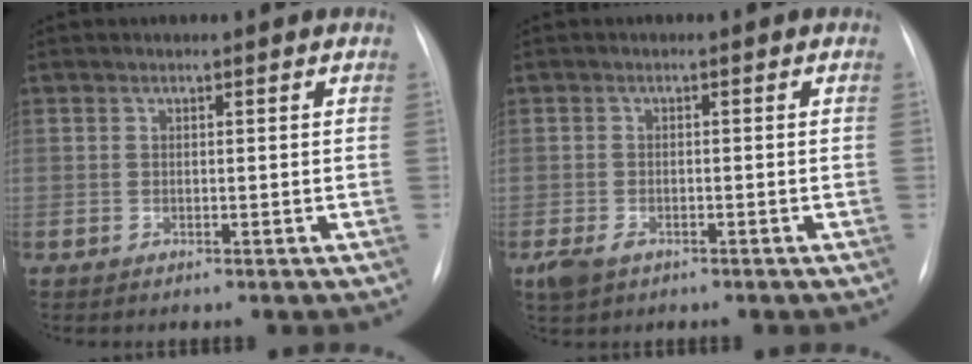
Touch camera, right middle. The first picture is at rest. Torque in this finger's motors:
{"motor_torque": [0.55, -0.31, 0.02, 0.06]}